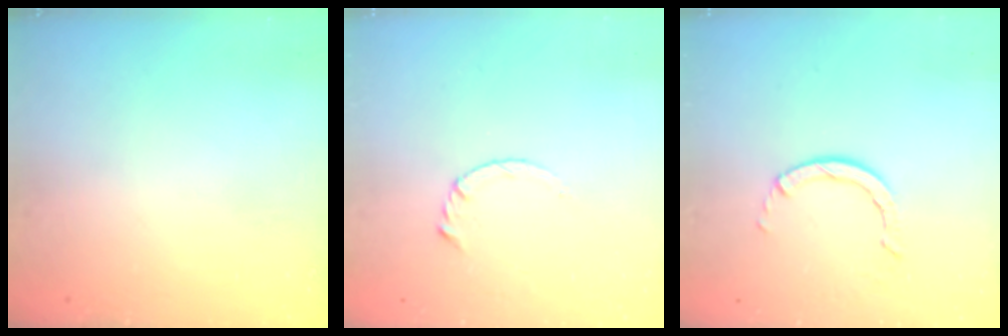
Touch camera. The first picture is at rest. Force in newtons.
{"total": 3.5, "press": 3.5, "slide": 0.4}
{"total": 2.8, "press": 2.8, "slide": 0.2}